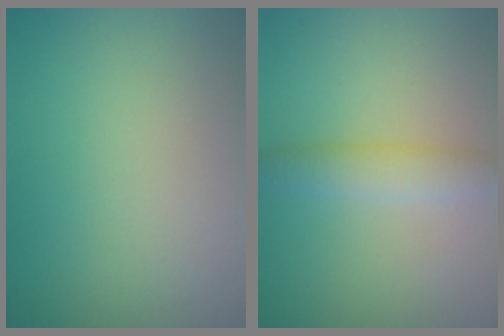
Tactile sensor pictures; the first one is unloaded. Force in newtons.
{"total": 2.6, "press": 2.6, "slide": 0.1}